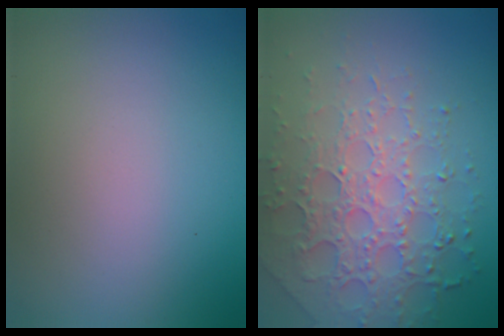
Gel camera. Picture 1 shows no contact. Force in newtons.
{"total": 6.4, "press": 4.9, "slide": 4.1}